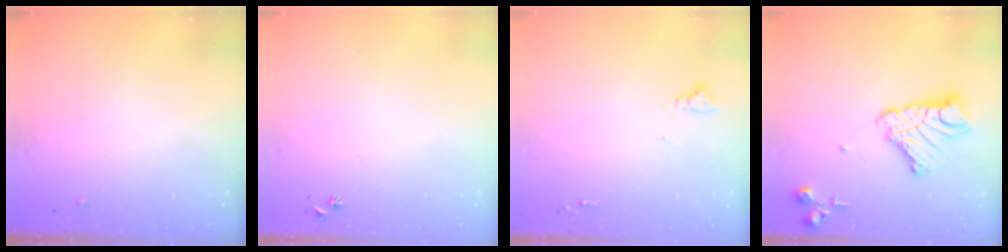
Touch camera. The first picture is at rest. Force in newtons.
{"total": 2.9, "press": 2.8, "slide": 0.3}
{"total": 4.8, "press": 4.8, "slide": 0.6}
{"total": 16.4, "press": 16.3, "slide": 1.4}